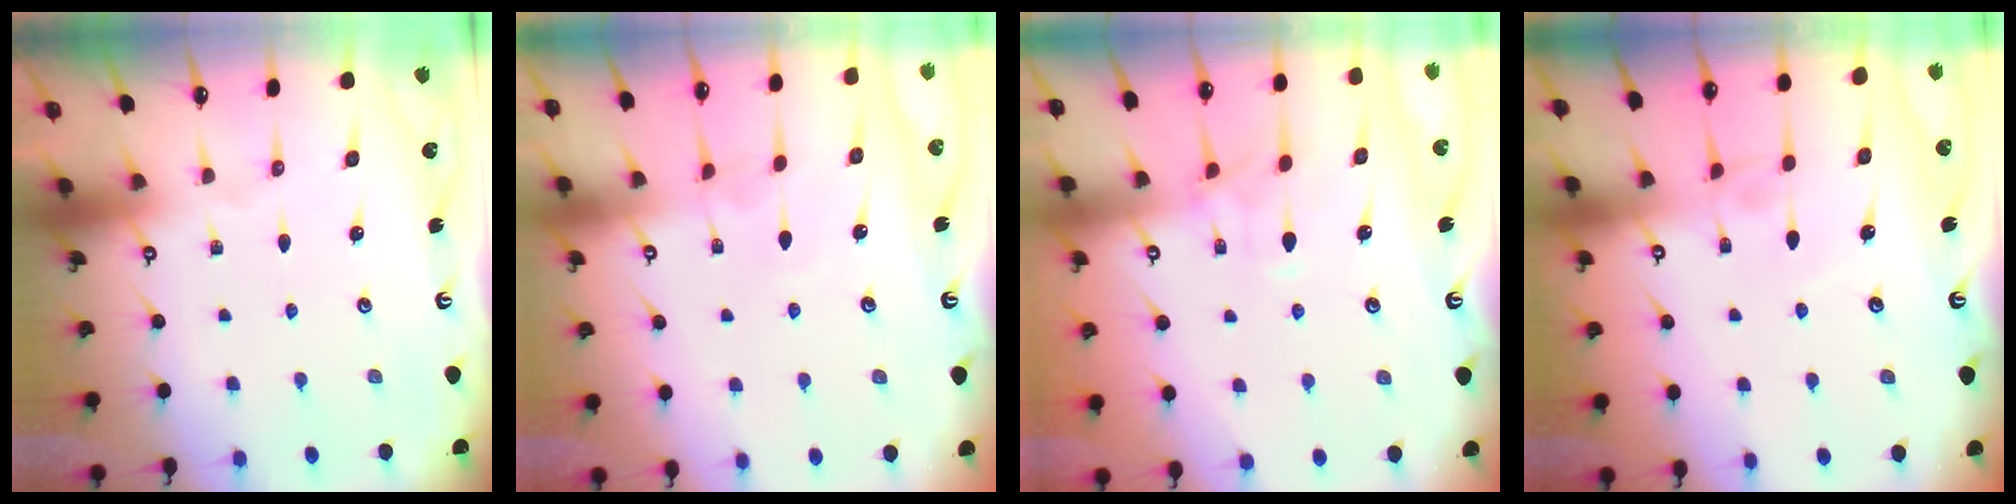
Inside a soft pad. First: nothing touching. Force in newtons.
{"total": 2.5, "press": 2.4, "slide": 0.3}
{"total": 1.1, "press": 0.3, "slide": 1.1}
{"total": 2.6, "press": 2.6, "slide": 0.4}